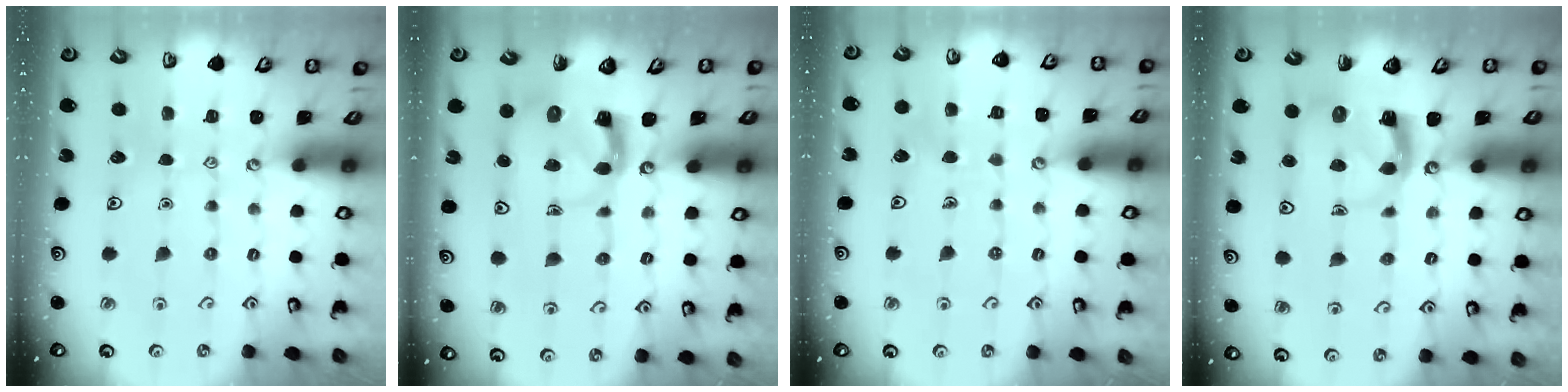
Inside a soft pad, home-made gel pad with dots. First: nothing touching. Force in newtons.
{"total": 3.9, "press": 3.9, "slide": 0.4}
{"total": 4.6, "press": 4.6, "slide": 0.4}
{"total": 4.2, "press": 4.2, "slide": 0.2}